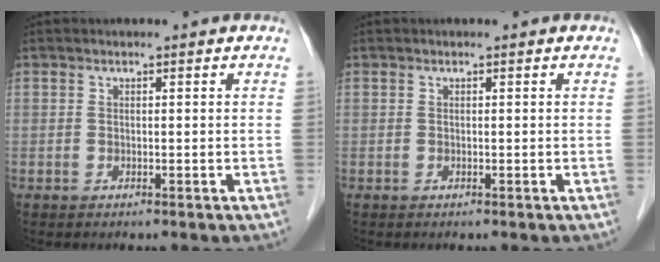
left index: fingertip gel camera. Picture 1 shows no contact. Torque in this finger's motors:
{"motor_torque": [-0.01, -0.01, 0.02, -0.01]}